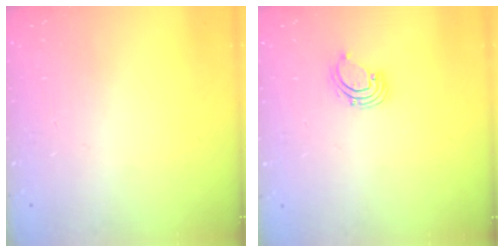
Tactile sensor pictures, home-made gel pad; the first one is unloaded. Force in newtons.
{"total": 2.3, "press": 2.3, "slide": 0.2}